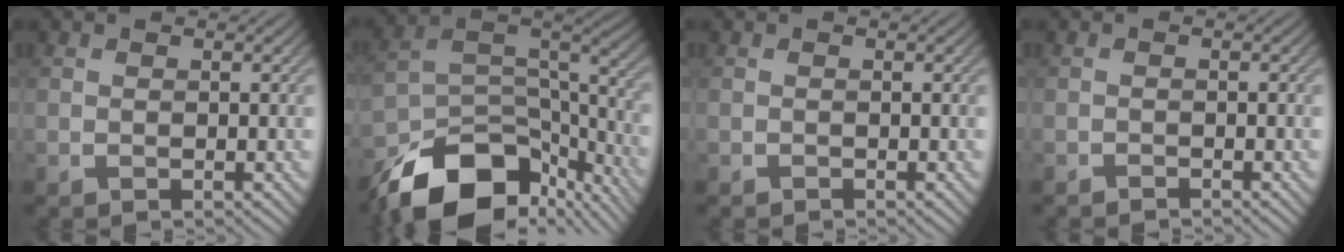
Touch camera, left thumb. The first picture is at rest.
{"total": 16.8, "force": [-11.7, 8.0, 8.9], "torque": [-0.195, -0.035, -0.182]}
{"total": 0.0}
{"total": 0.6, "force": [-0.6, -0.1, 0.0], "torque": [0.000, 0.002, -0.014]}